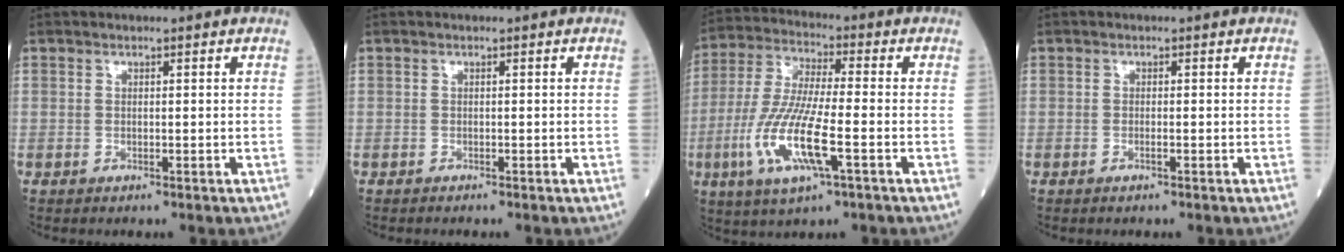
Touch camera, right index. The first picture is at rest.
{"total": 0.8, "force": [-0.7, -0.1, 0.4], "torque": [-0.003, 0.001, -0.007]}
{"total": 13.1, "force": [-4.2, 1.8, 12.3], "torque": [-0.265, -0.017, -0.079]}
{"total": 0.5, "force": [-0.3, -0.1, 0.5], "torque": [-0.013, 0.000, -0.003]}